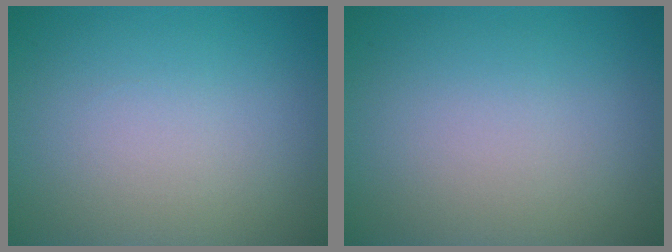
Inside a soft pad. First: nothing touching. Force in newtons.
{"total": 0.0}